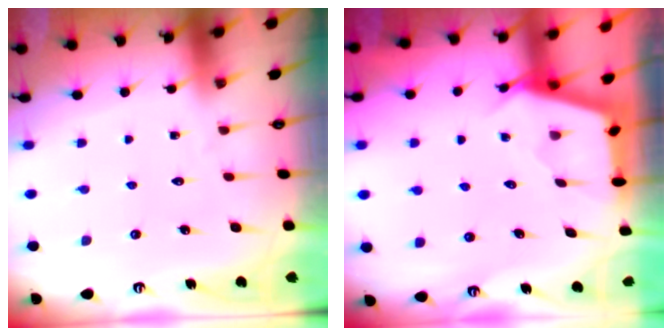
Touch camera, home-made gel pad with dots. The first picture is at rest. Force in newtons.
{"total": 3.0, "press": 3.0, "slide": 0.4}